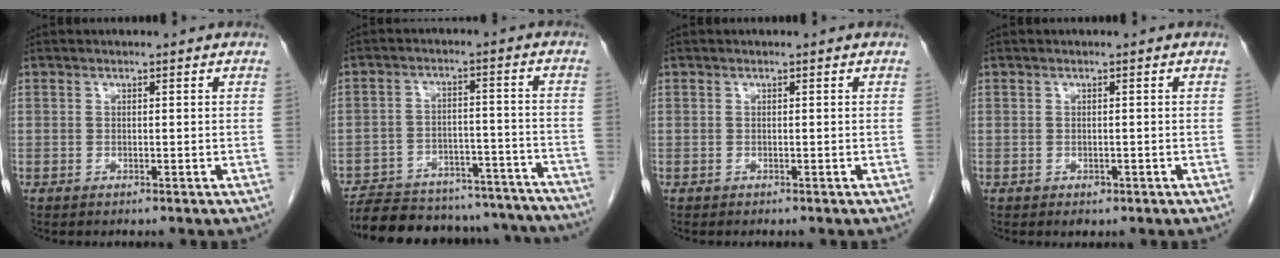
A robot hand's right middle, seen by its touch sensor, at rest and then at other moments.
{"total": 24.8, "force": [-22.7, 6.9, 7.3], "torque": [-0.105, 0.016, -0.294]}
{"total": 0.0}
{"total": 1.0, "force": [-0.5, 0.6, 0.5], "torque": [-0.006, 0.001, -0.003]}